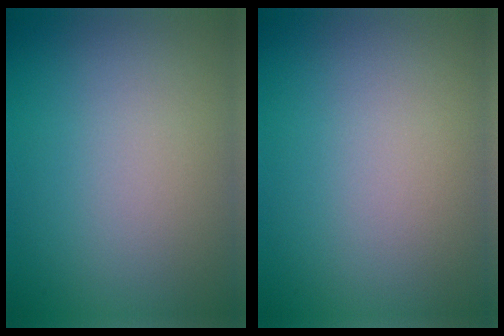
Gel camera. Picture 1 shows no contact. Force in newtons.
{"total": 0.0}